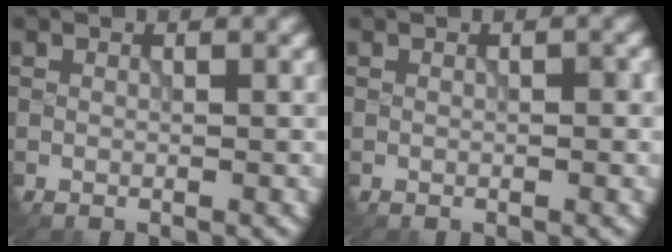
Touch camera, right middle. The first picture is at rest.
{"total": 1.1, "force": [-0.2, 0.5, 1.0], "torque": [-0.014, -0.003, -0.001]}